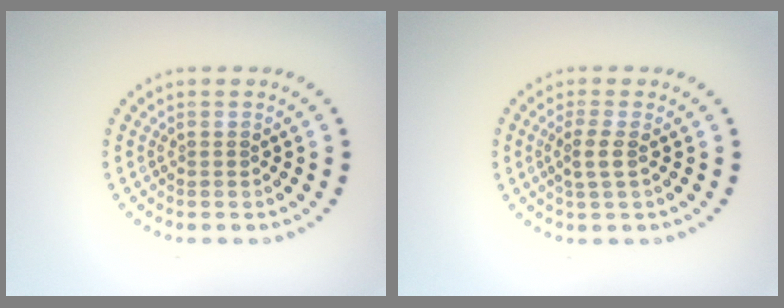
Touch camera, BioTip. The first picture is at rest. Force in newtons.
{"total": 1.8, "press": 1.6, "slide": 0.7}